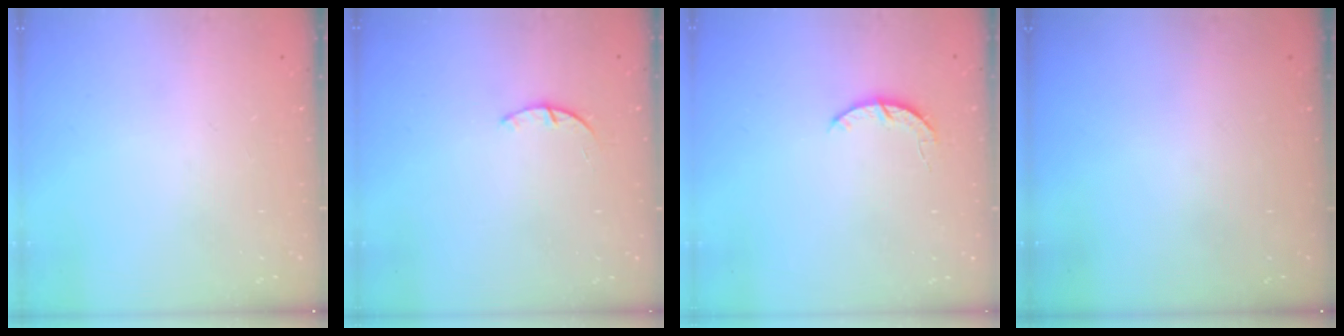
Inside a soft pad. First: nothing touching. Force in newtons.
{"total": 1.4, "press": 1.4, "slide": 0.3}
{"total": 3.3, "press": 3.3, "slide": 0.5}
{"total": 0.0}